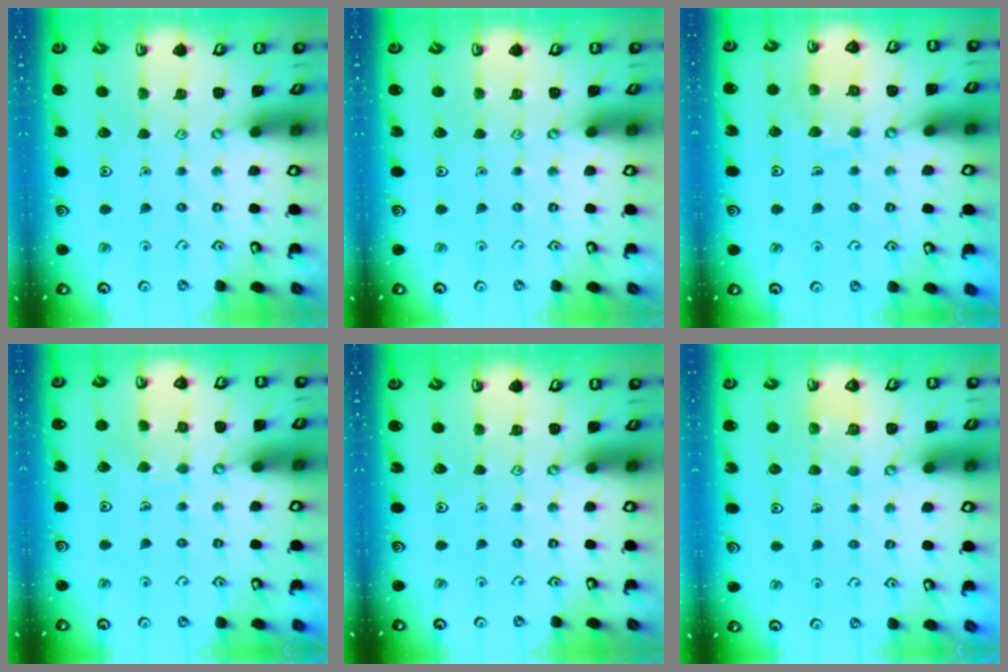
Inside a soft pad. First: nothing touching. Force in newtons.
{"total": 0.0}
{"total": 8.9, "press": 8.9, "slide": 0.9}
{"total": 4.5, "press": 4.5, "slide": 0.3}
{"total": 0.0}
{"total": 2.9, "press": 2.9, "slide": 0.2}